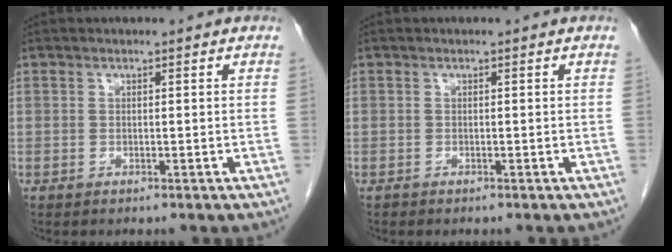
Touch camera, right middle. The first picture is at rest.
{"total": 0.0}